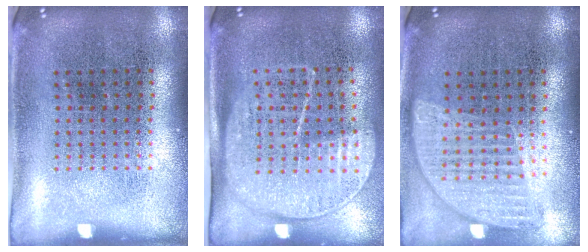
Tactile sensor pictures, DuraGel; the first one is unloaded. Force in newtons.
{"total": 1.7, "press": 1.4, "slide": 1.0}
{"total": 1.0, "press": 1.0, "slide": 0.1}